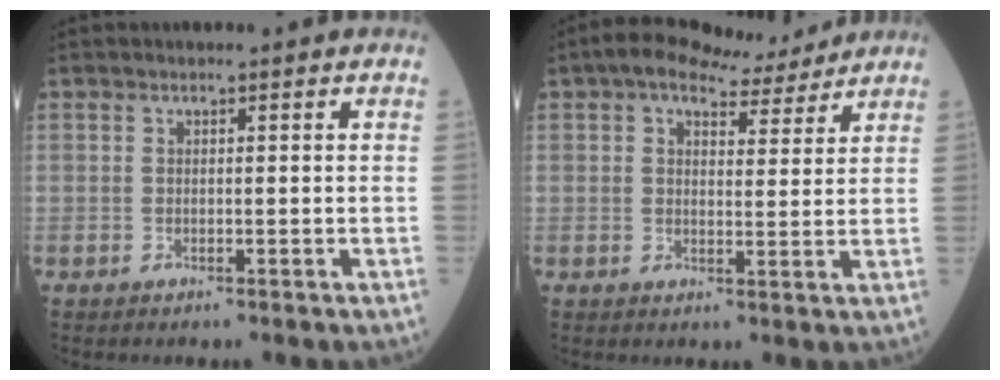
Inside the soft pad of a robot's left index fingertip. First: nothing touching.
{"total": 8.1, "force": [6.7, 2.8, 3.5], "torque": [-0.053, 0.025, 0.093]}